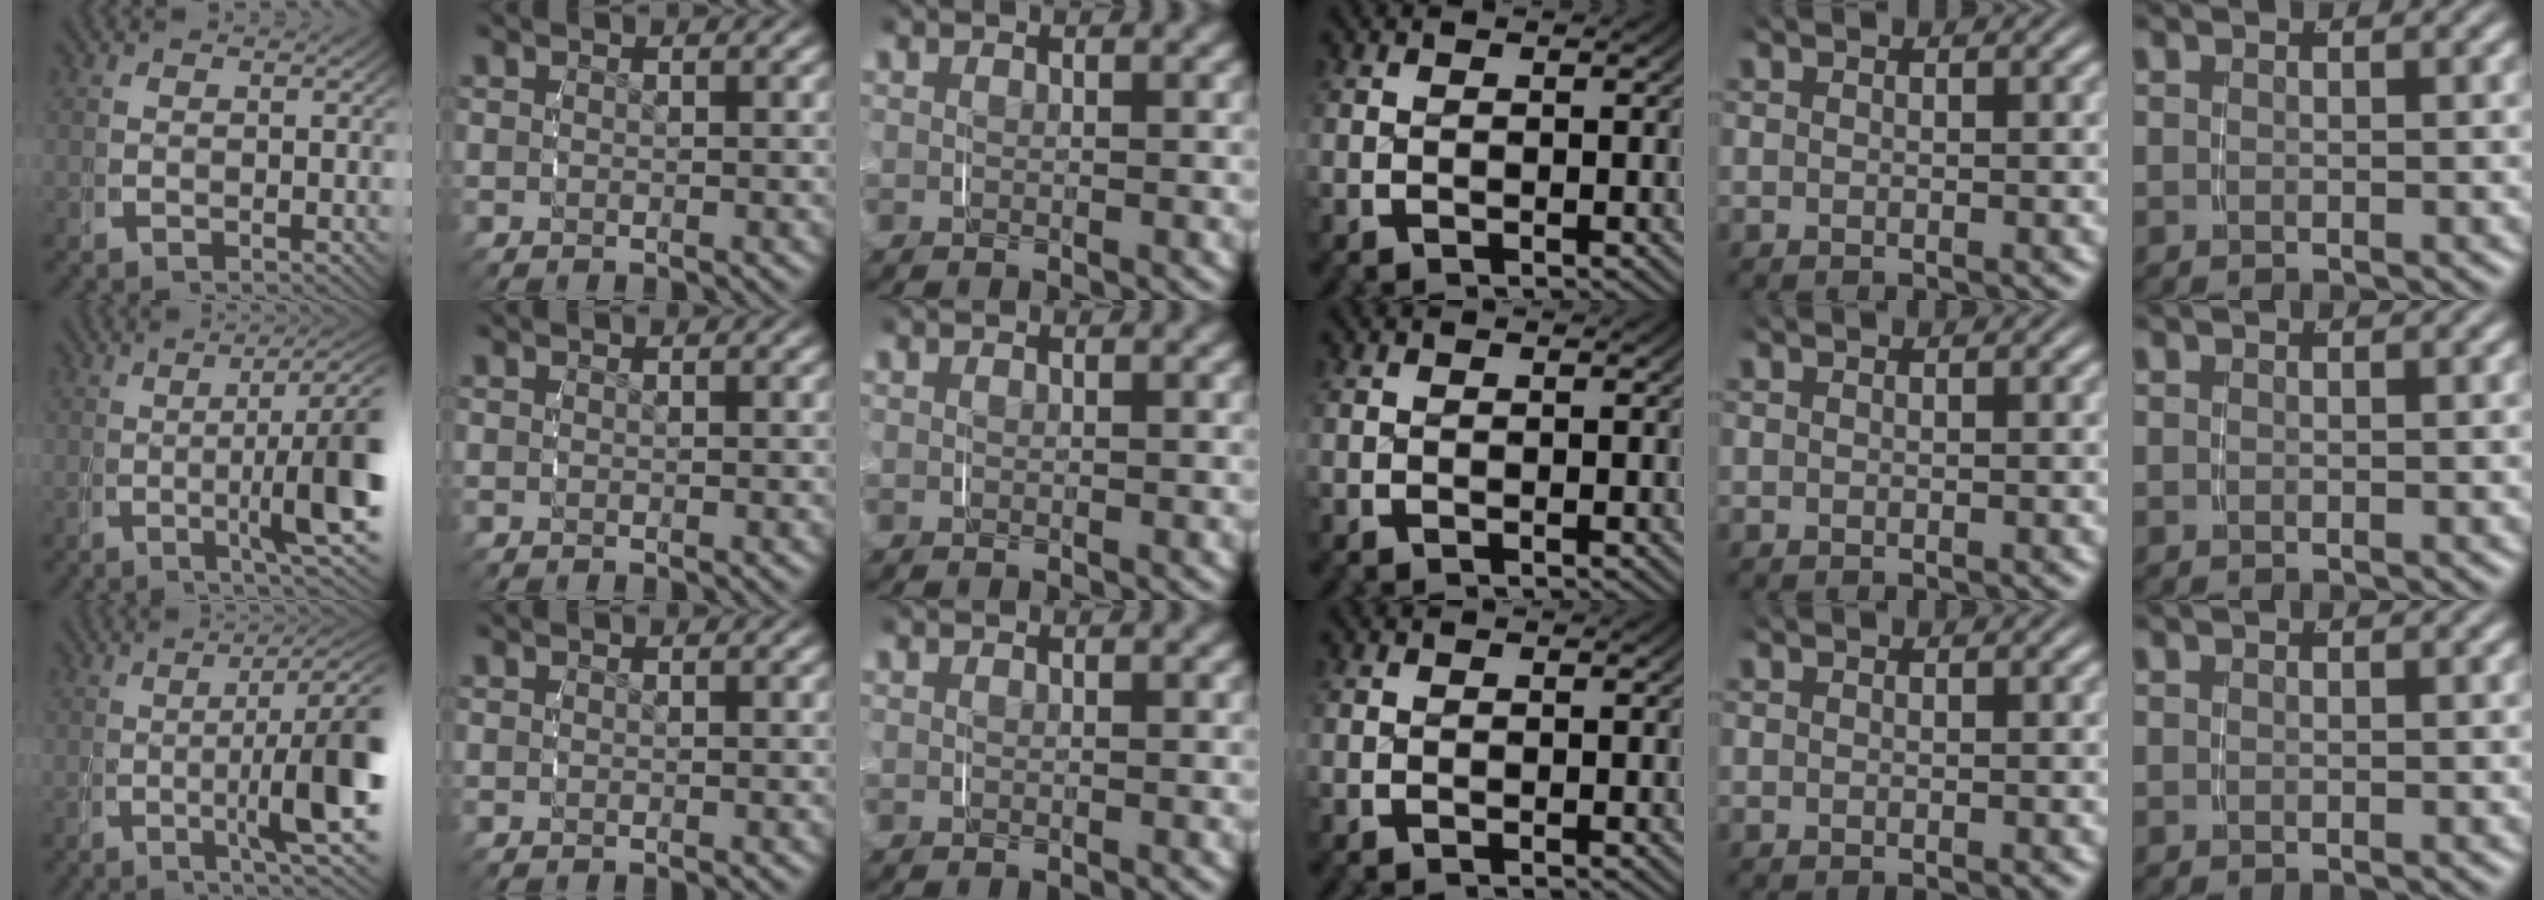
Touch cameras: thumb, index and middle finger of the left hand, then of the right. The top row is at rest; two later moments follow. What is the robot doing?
{"motion": "grasp_and_lifting", "object": "pencil case"}